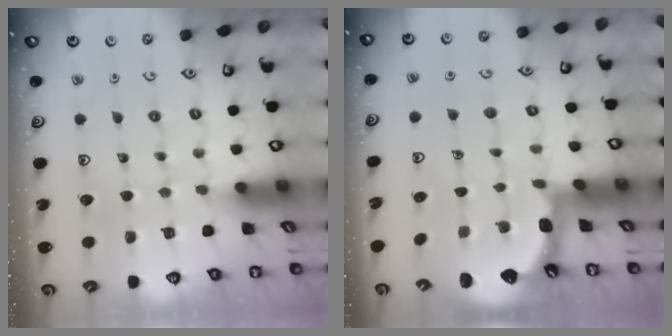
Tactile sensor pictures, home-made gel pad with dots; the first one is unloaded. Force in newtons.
{"total": 1.4, "press": 1.4, "slide": 0.1}